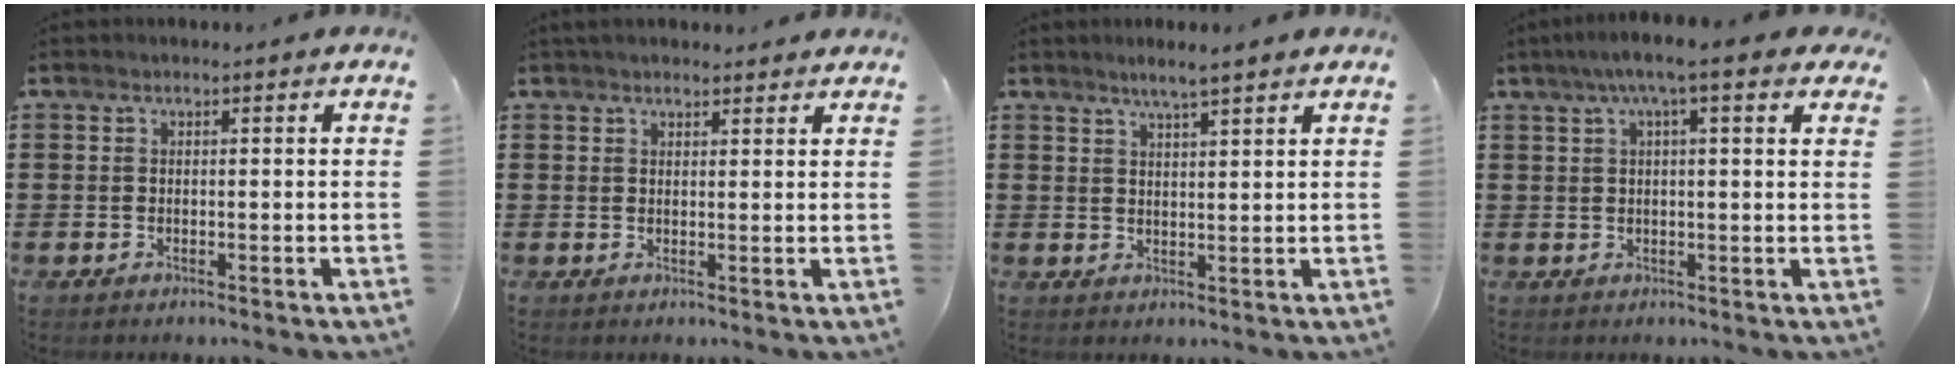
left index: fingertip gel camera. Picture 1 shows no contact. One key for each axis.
{"total": 1.9, "fx": 1.8, "fy": 0.4, "fz": 0.5, "tx": -0.013, "ty": 0.005, "tz": 0.035}
{"total": 3.1, "fx": 2.7, "fy": -0.1, "fz": 1.5, "tx": -0.034, "ty": -0.002, "tz": 0.047}
{"total": 5.9, "fx": 3.6, "fy": 0.6, "fz": 4.7, "tx": -0.099, "ty": 0.007, "tz": 0.061}